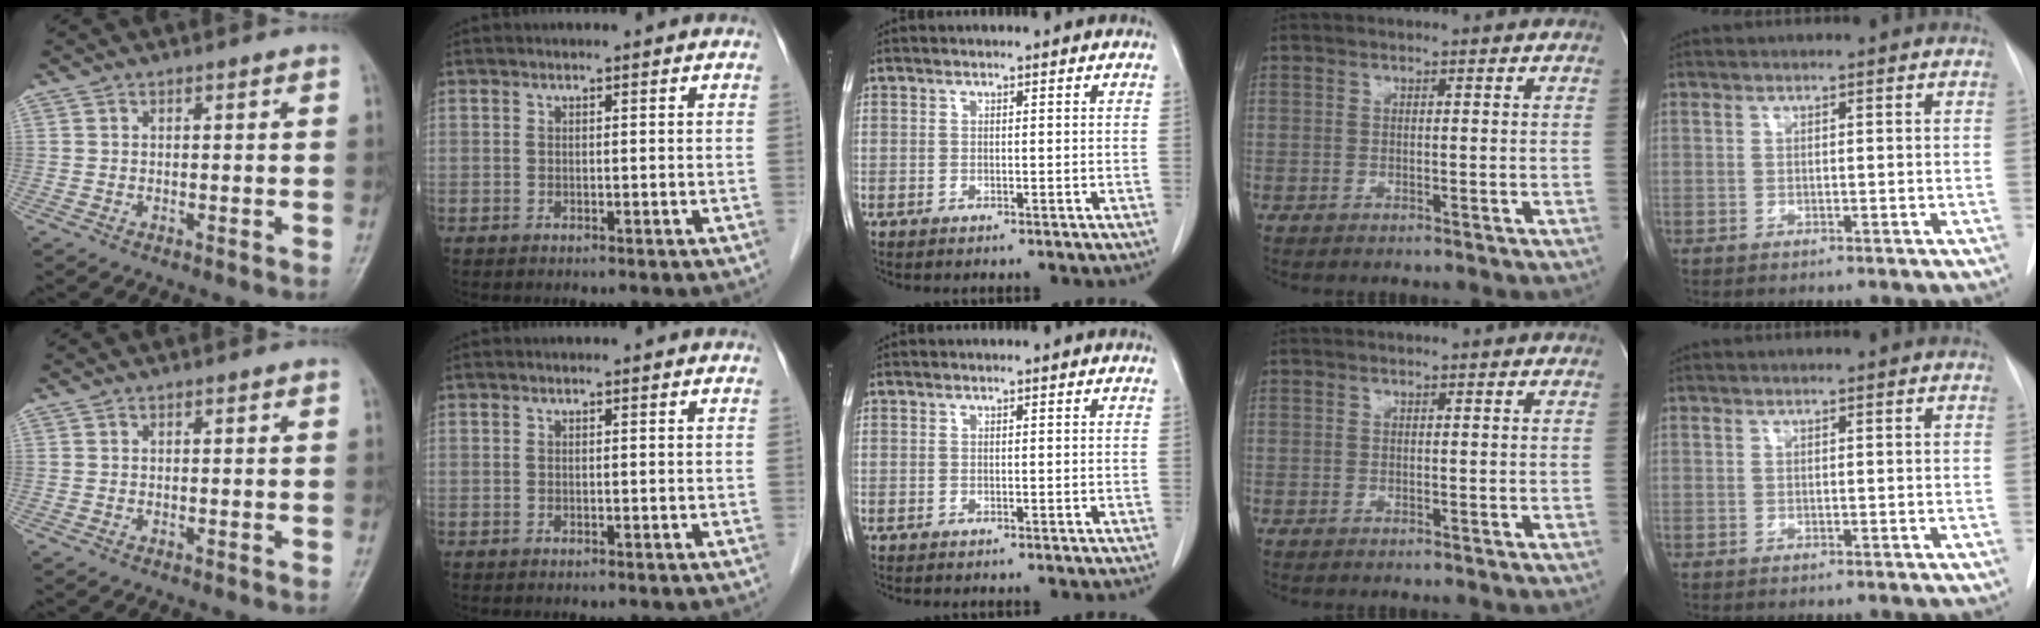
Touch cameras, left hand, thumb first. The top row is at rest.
{}